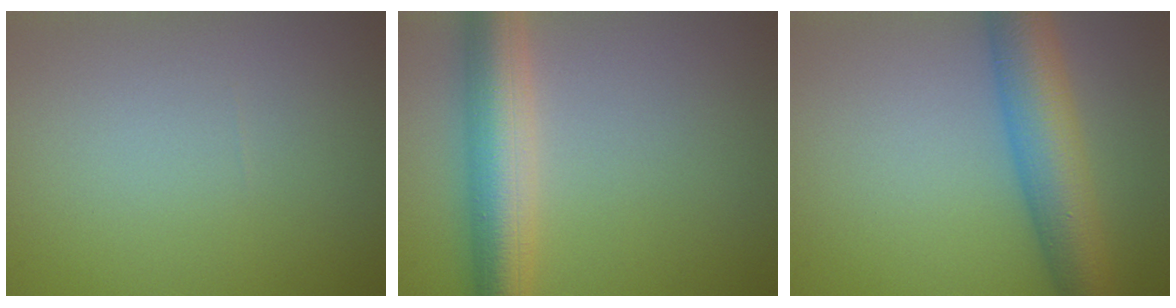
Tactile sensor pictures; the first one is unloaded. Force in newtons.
{"total": 6.8, "press": 6.8, "slide": 0.2}
{"total": 7.4, "press": 7.4, "slide": 0.2}